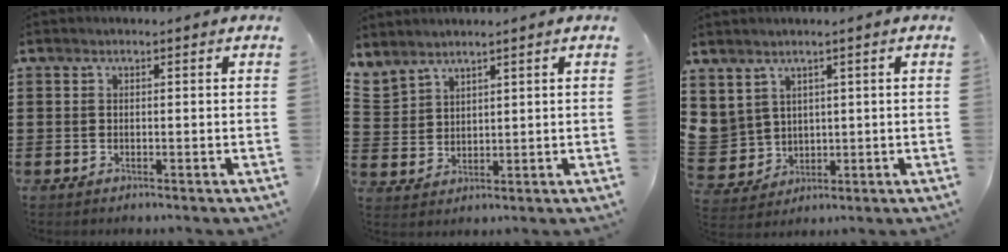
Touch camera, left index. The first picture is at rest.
{"total": 3.6, "force": [3.3, 1.4, -0.2], "torque": [-0.010, -0.008, 0.064]}
{"total": 4.2, "force": [2.1, 3.6, 0.2], "torque": [-0.033, -0.006, 0.038]}